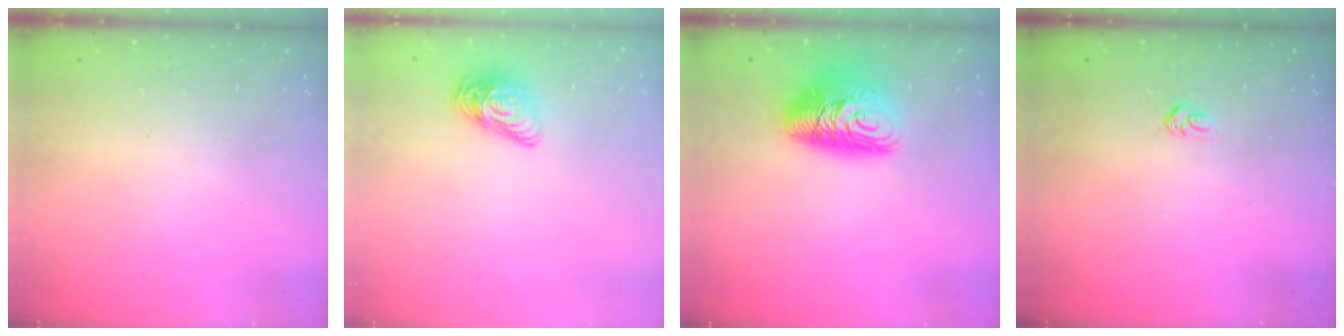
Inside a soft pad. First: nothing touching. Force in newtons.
{"total": 10.6, "press": 10.6, "slide": 1.0}
{"total": 9.9, "press": 9.9, "slide": 0.9}
{"total": 3.5, "press": 3.5, "slide": 0.4}